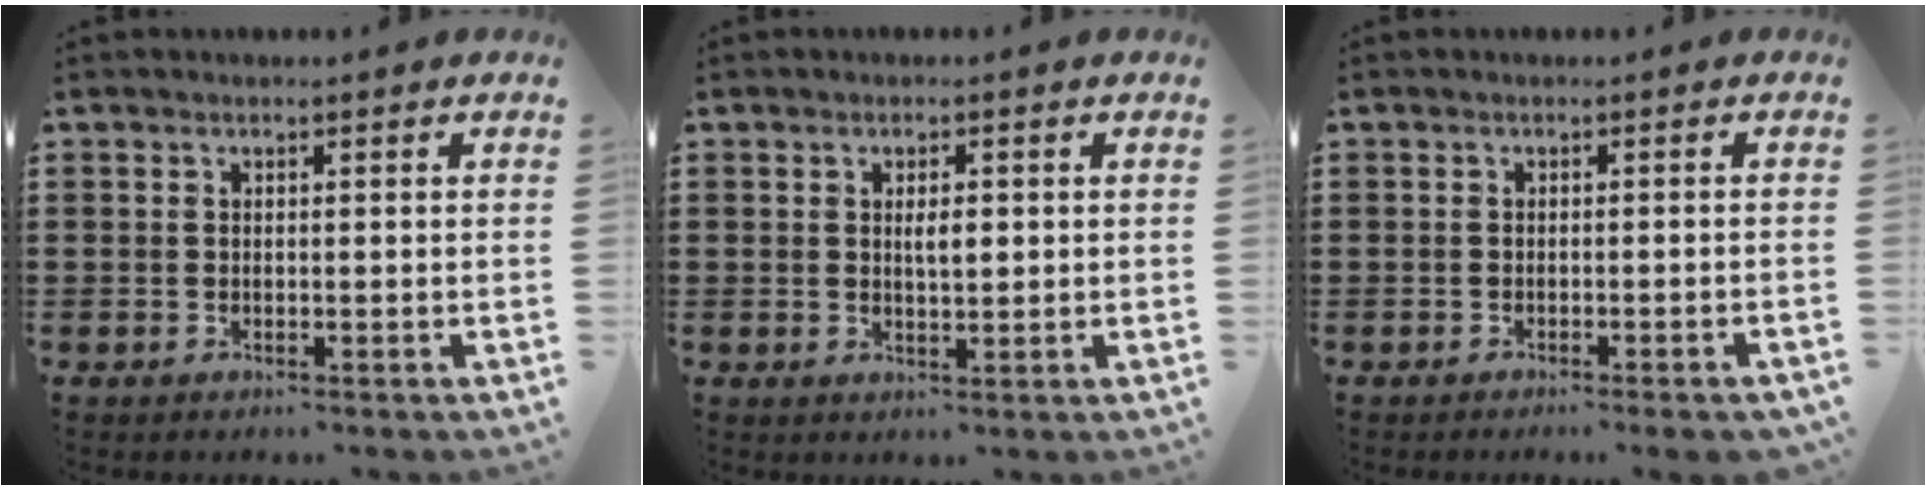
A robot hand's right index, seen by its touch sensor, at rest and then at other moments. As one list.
[{"total": 2.5, "force": [0.4, 0.8, 2.3], "torque": [-0.038, 0.000, 0.003]}, {"total": 1.3, "force": [-1.0, -0.2, 0.8], "torque": [-0.015, -0.003, -0.018]}]